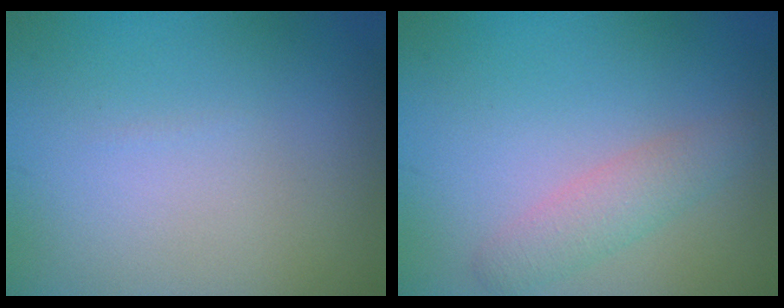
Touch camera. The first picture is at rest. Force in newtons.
{"total": 2.5, "press": 2.5, "slide": 0.2}